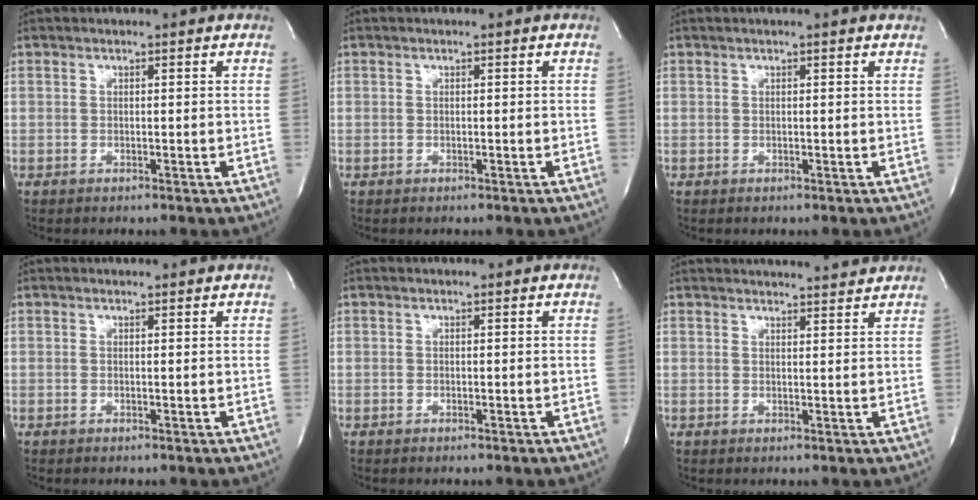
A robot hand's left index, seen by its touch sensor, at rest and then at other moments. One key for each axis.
{"total": 0.0}
{"total": 1.8, "fx": 1.7, "fy": 0.1, "fz": 0.6, "tx": -0.014, "ty": 0.006, "tz": 0.013}
{"total": 1.8, "fx": 1.8, "fy": 0.4, "fz": 0.2, "tx": -0.011, "ty": 0.010, "tz": 0.018}
{"total": 0.0}
{"total": 9.1, "fx": 8.9, "fy": 0.6, "fz": 1.7, "tx": -0.020, "ty": 0.007, "tz": 0.101}